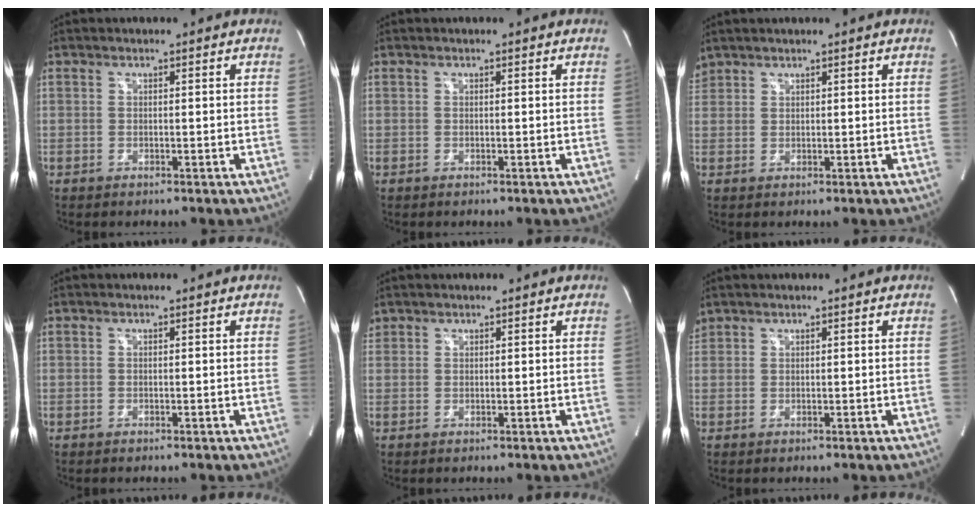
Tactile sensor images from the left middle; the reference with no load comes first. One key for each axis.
{"total": 0.0}
{"total": 2.2, "fx": 2.0, "fy": 0.9, "fz": 0.1, "tx": -0.010, "ty": 0.017, "tz": 0.043}
{"total": 0.0}
{"total": 1.2, "fx": 1.0, "fy": 0.7, "fz": 0.0, "tx": 0.004, "ty": 0.011, "tz": 0.017}
{"total": 1.4, "fx": 1.2, "fy": 0.6, "fz": 0.1, "tx": -0.008, "ty": 0.017, "tz": 0.027}